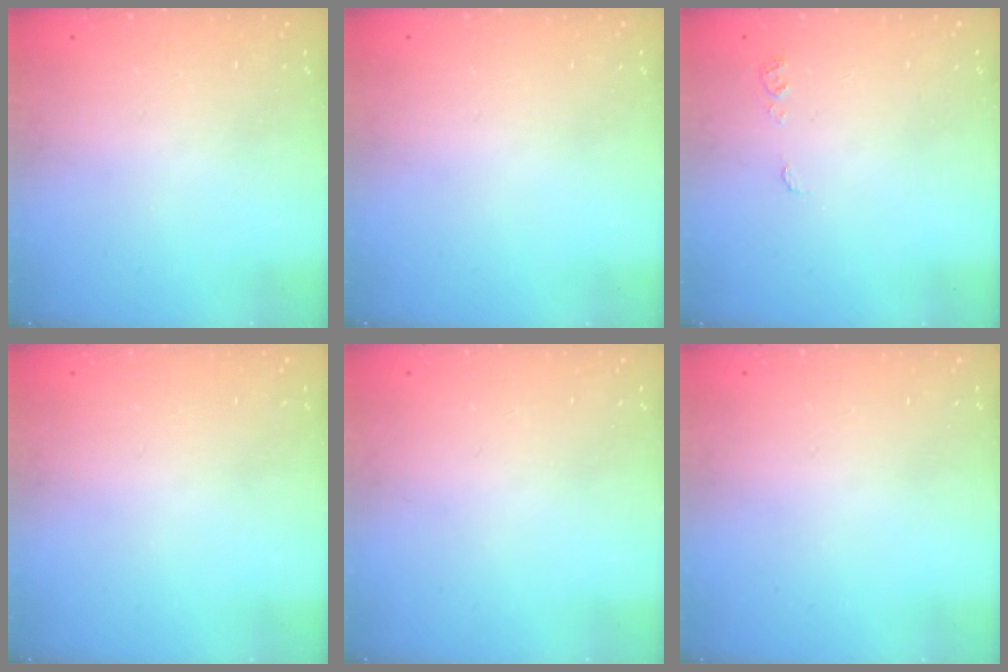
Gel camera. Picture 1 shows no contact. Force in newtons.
{"total": 0.0}
{"total": 5.3, "press": 5.2, "slide": 0.5}
{"total": 0.0}
{"total": 0.0}
{"total": 0.0}